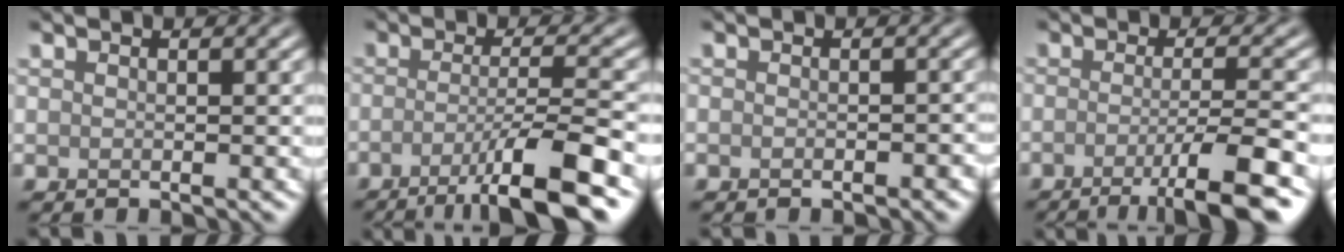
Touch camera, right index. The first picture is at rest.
{"total": 7.8, "force": [-4.3, 0.9, 6.4], "torque": [-0.093, 0.004, -0.079]}
{"total": 1.0, "force": [-0.7, 0.5, 0.5], "torque": [-0.008, -0.004, -0.011]}
{"total": 6.7, "force": [-3.4, 1.0, 5.8], "torque": [-0.081, -0.003, -0.060]}